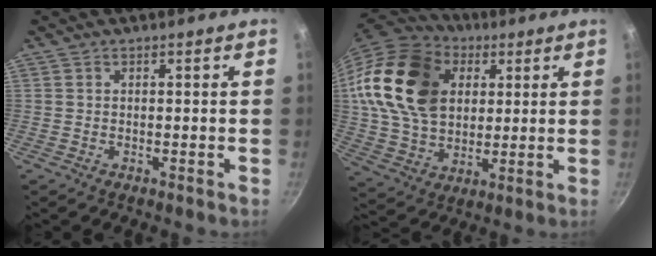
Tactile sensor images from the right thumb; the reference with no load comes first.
{"total": 23.5, "force": [7.2, 16.7, 14.9], "torque": [-0.255, -0.002, 0.131]}